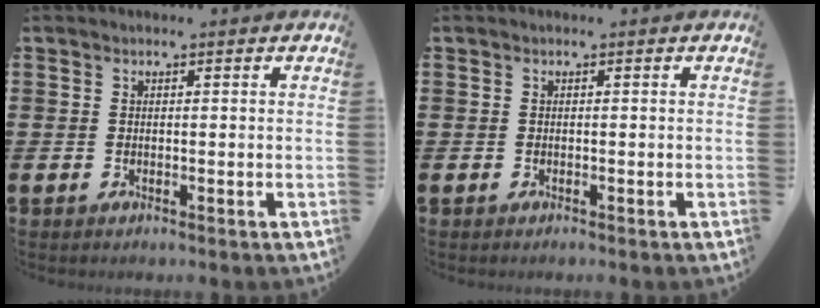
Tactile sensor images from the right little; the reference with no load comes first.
{"total": 0.0}